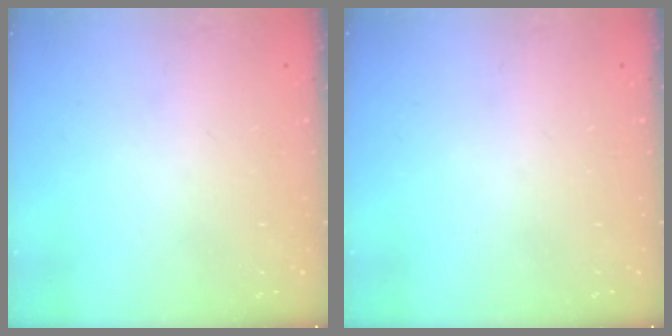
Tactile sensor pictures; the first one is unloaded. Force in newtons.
{"total": 0.0}